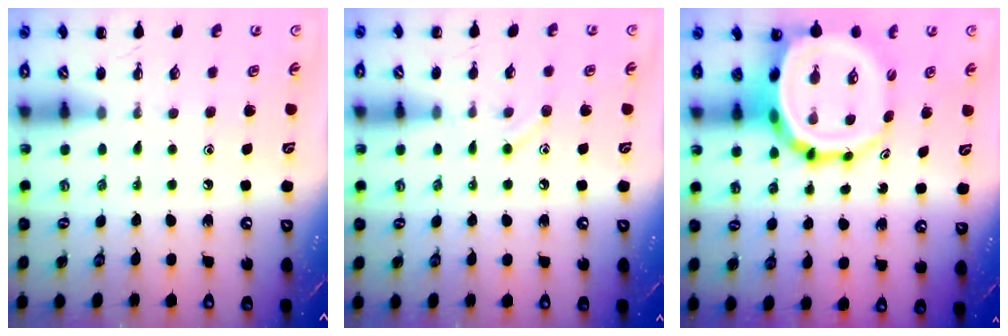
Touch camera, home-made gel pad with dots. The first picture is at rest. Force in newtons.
{"total": 7.8, "press": 7.4, "slide": 2.4}
{"total": 12.9, "press": 12.4, "slide": 3.6}